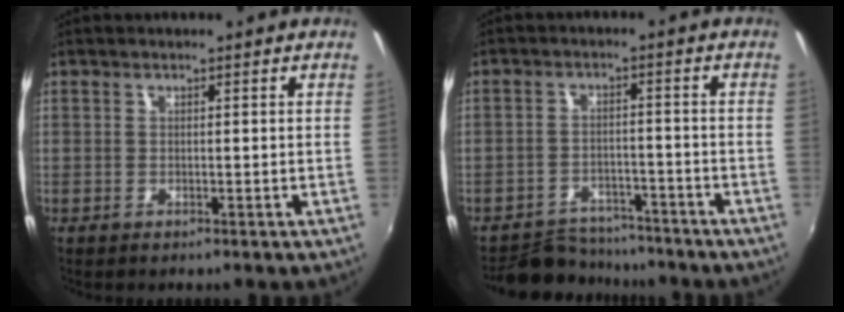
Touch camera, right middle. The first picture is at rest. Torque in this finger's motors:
{"motor_torque": [-0.34, -0.28, -0.06, 0.00]}